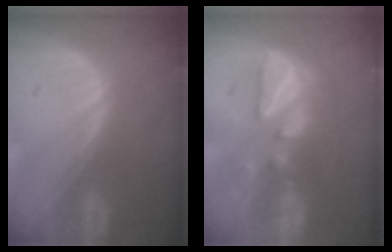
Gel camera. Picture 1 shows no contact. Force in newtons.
{"total": 7.7, "press": 7.3, "slide": 2.5}